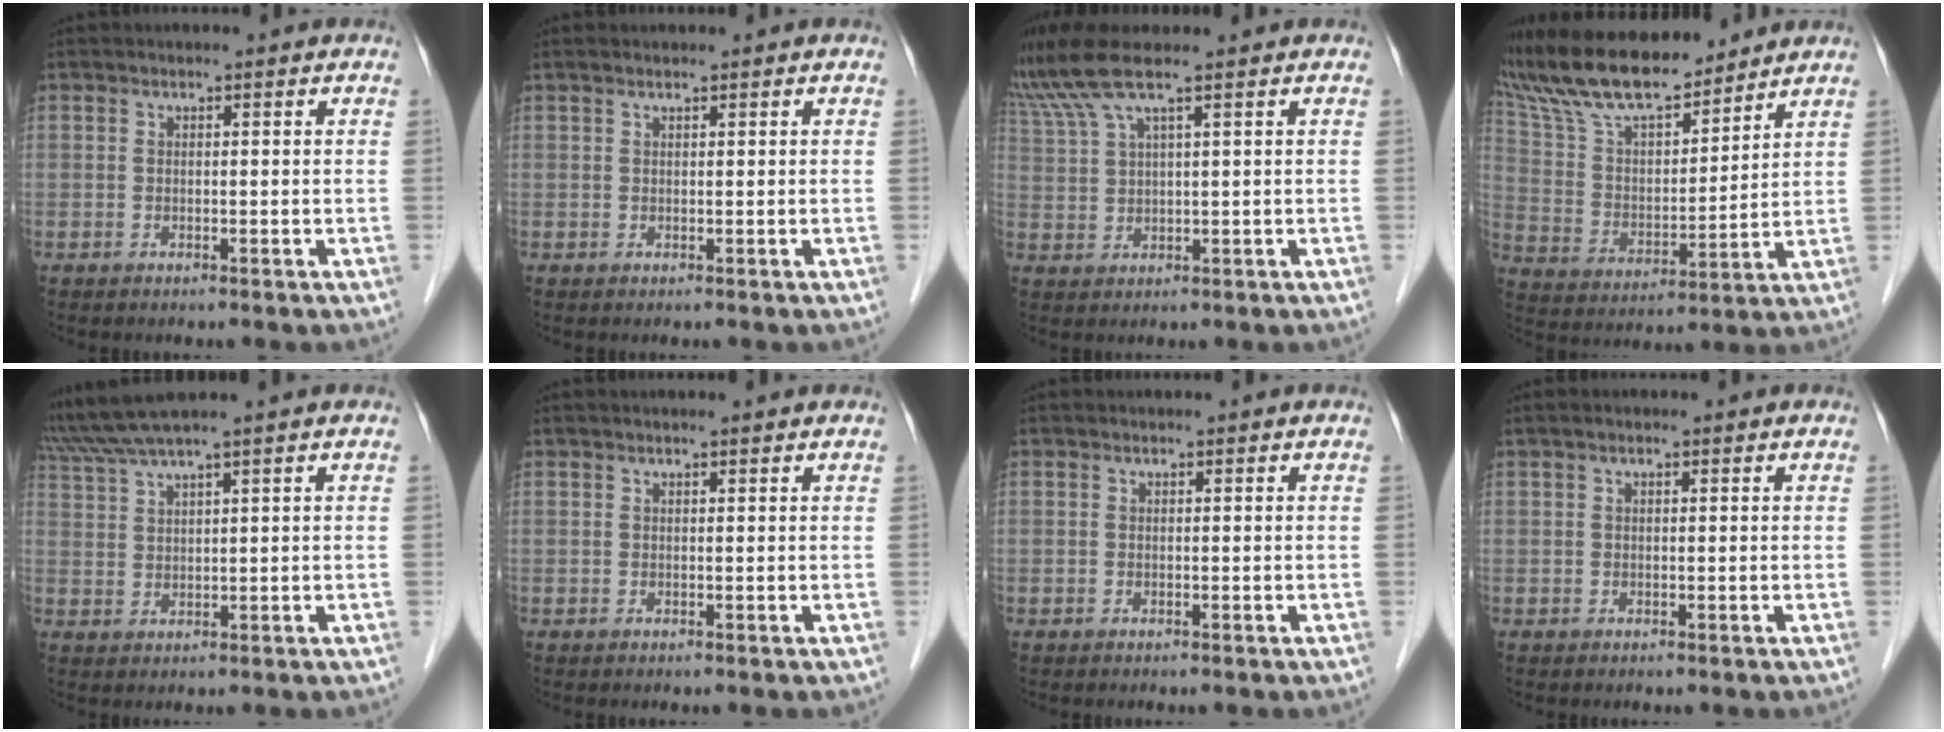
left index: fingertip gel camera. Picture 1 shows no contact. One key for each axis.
{"total": 0.7, "fx": 0.6, "fy": 0.0, "fz": 0.4, "tx": -0.011, "ty": 0.009, "tz": 0.014}
{"total": 6.6, "fx": 5.2, "fy": -0.6, "fz": 4.1, "tx": -0.099, "ty": 0.019, "tz": 0.108}
{"total": 18.1, "fx": 15.9, "fy": 4.0, "fz": 7.5, "tx": -0.149, "ty": 0.020, "tz": 0.296}
{"total": 5.8, "fx": 4.9, "fy": -1.7, "fz": 2.5, "tx": -0.063, "ty": 0.016, "tz": 0.104}
{"total": 1.6, "fx": 1.4, "fy": 0.1, "fz": 0.8, "tx": -0.007, "ty": 0.015, "tz": 0.019}
{"total": 0.0}
{"total": 0.9, "fx": 0.5, "fy": 0.2, "fz": 0.7, "tx": -0.016, "ty": 0.012, "tz": 0.007}